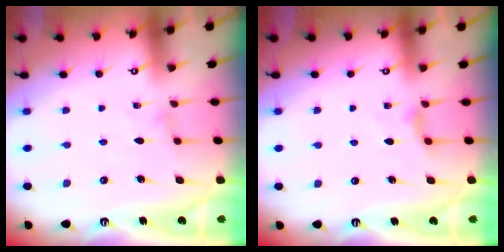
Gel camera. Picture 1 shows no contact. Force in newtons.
{"total": 5.7, "press": 5.7, "slide": 0.6}